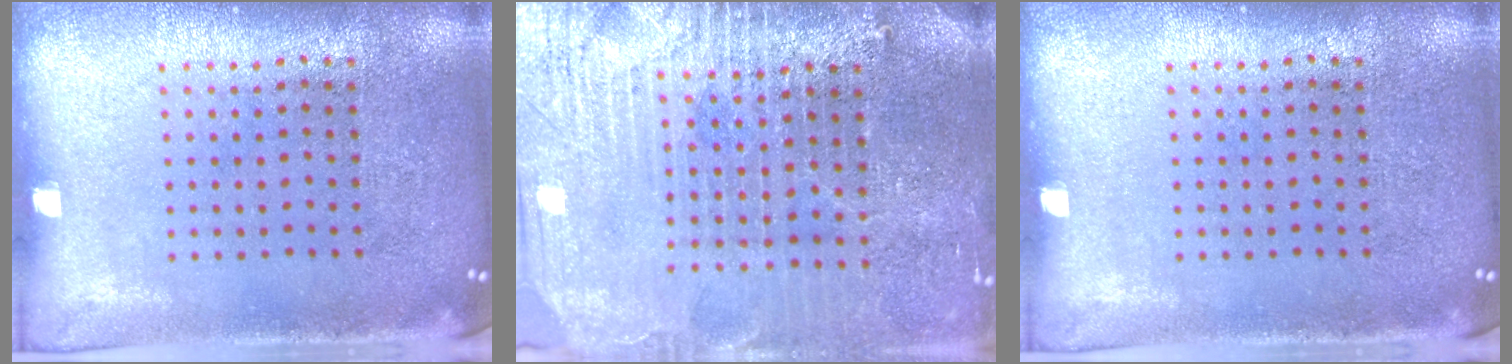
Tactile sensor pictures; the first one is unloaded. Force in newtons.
{"total": 3.7, "press": 3.5, "slide": 1.2}
{"total": 0.0}